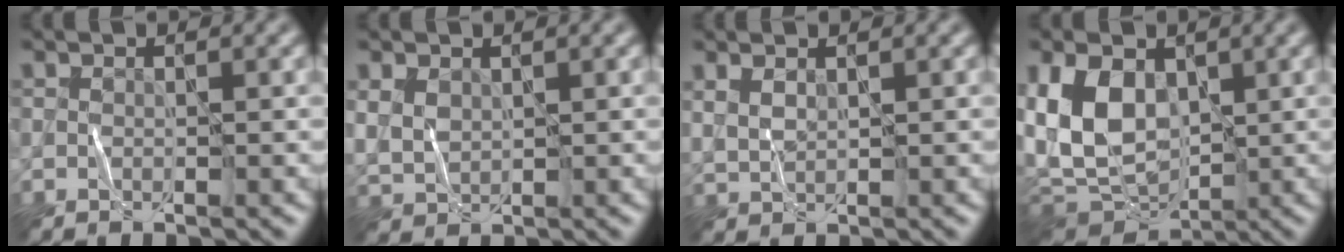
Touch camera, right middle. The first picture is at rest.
{"total": 2.0, "force": [0.6, 1.6, 1.0], "torque": [-0.034, -0.004, 0.017]}
{"total": 1.1, "force": [0.6, 0.6, 0.7], "torque": [-0.020, -0.004, 0.018]}
{"total": 10.4, "force": [0.2, 7.0, 7.6], "torque": [-0.189, -0.012, -0.005]}